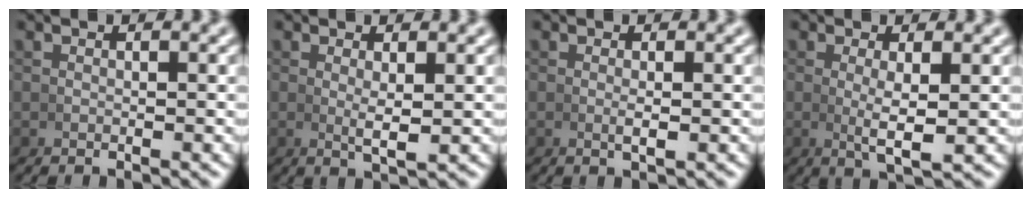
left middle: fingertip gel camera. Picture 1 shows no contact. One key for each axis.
{"total": 2.0, "fx": 0.4, "fy": 0.2, "fz": 1.9, "tx": -0.034, "ty": -0.007, "tz": 0.010}
{"total": 1.0, "fx": 0.0, "fy": 0.1, "fz": 1.0, "tx": -0.020, "ty": 0.000, "tz": 0.000}
{"total": 3.2, "fx": 0.0, "fy": 0.5, "fz": 3.2, "tx": -0.059, "ty": -0.010, "tz": 0.006}